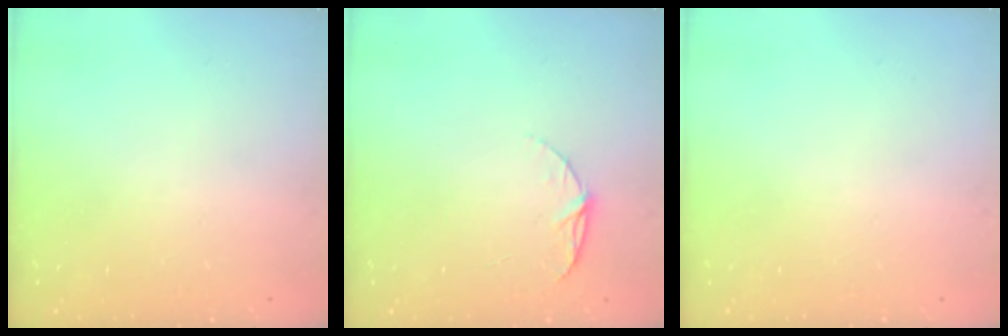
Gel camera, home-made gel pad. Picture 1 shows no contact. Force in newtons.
{"total": 5.6, "press": 5.6, "slide": 0.5}
{"total": 0.0}